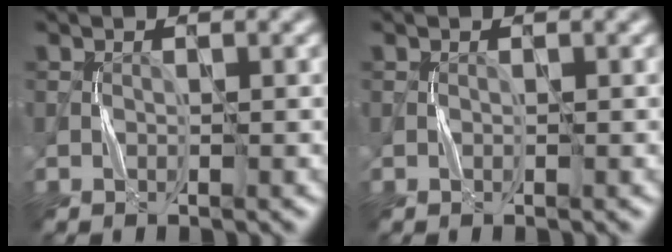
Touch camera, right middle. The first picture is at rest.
{"total": 0.0}